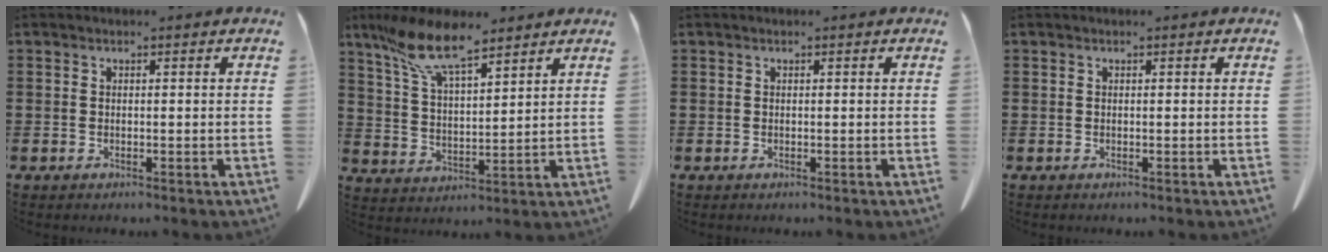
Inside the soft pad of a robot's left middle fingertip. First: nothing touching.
{"total": 10.4, "force": [8.1, 2.7, 5.9], "torque": [-0.138, -0.021, 0.152]}
{"total": 0.0}
{"total": 0.0}